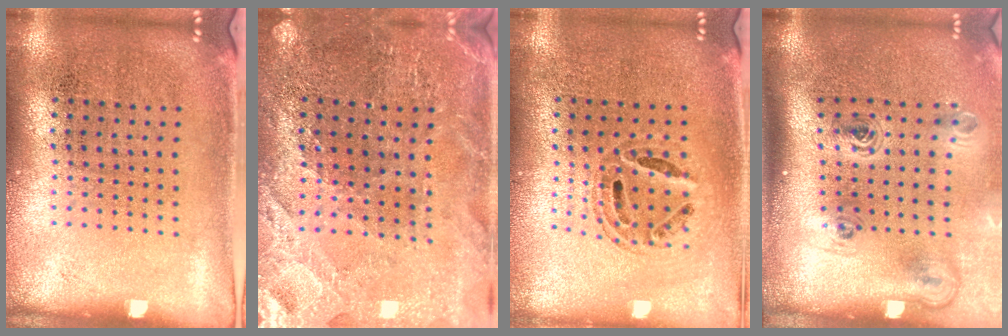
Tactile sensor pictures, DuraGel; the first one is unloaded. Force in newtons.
{"total": 1.9, "press": 1.9, "slide": 0.3}
{"total": 0.7, "press": 0.7, "slide": 0.2}
{"total": 2.2, "press": 1.4, "slide": 1.7}